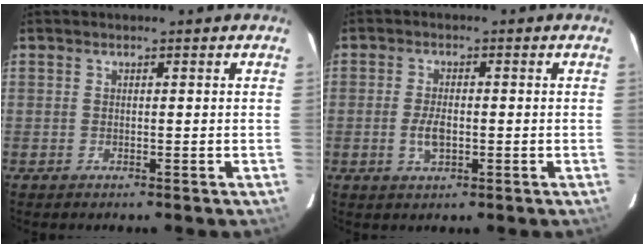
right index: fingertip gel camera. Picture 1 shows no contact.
{"total": 3.9, "force": [-0.9, 1.8, 3.3], "torque": [-0.067, -0.001, -0.014]}